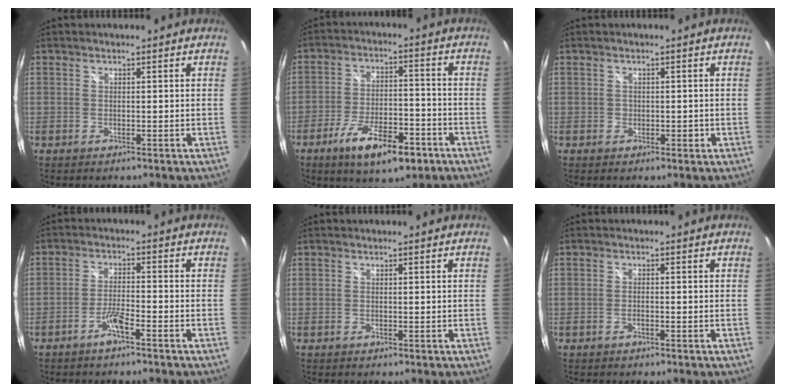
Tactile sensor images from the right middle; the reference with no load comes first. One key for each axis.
{"total": 12.8, "fx": -7.6, "fy": 4.6, "fz": 9.3, "tx": -0.178, "ty": -0.010, "tz": -0.121}
{"total": 1.1, "fx": -0.4, "fy": 1.0, "fz": 0.3, "tx": -0.003, "ty": -0.003, "tz": -0.005}
{"total": 3.6, "fx": -2.6, "fy": 0.1, "fz": 2.4, "tx": -0.063, "ty": 0.004, "tz": -0.050}
{"total": 0.0}
{"total": 0.9, "fx": -0.7, "fy": 0.1, "fz": 0.6, "tx": -0.012, "ty": 0.001, "tz": -0.014}